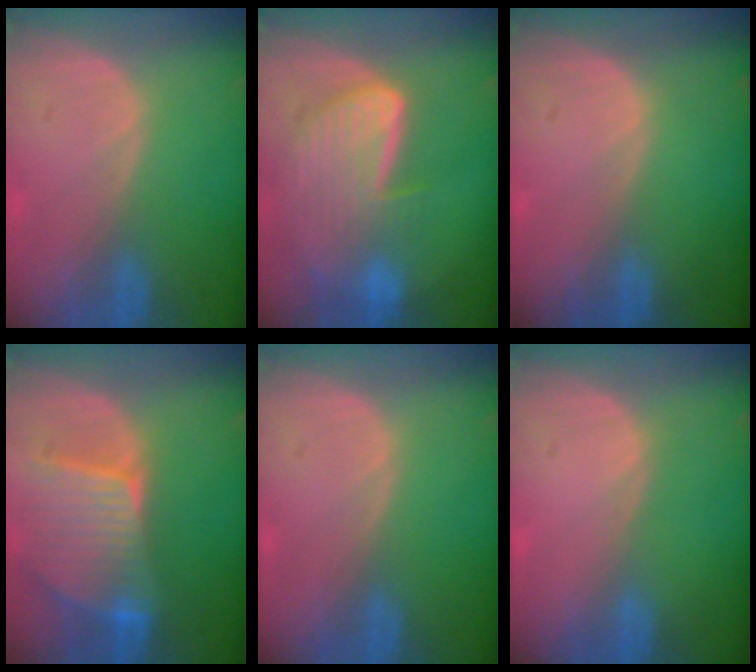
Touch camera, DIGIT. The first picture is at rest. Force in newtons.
{"total": 9.0, "press": 7.9, "slide": 4.2}
{"total": 0.0}
{"total": 9.4, "press": 8.3, "slide": 4.5}
{"total": 0.0}
{"total": 0.0}